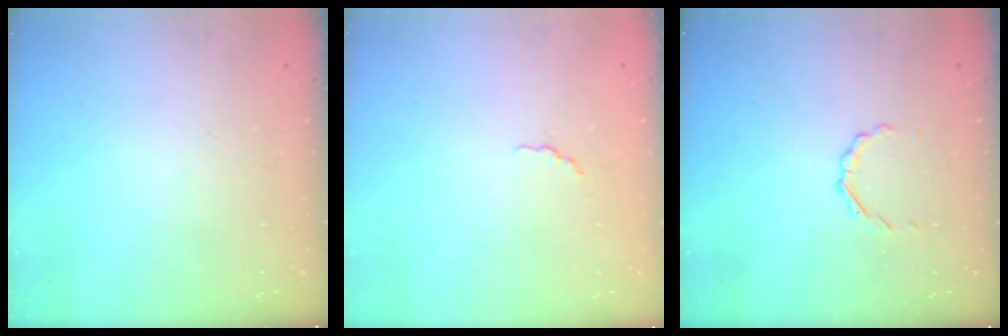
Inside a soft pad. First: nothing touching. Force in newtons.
{"total": 1.4, "press": 1.2, "slide": 0.6}
{"total": 2.2, "press": 2.1, "slide": 0.7}